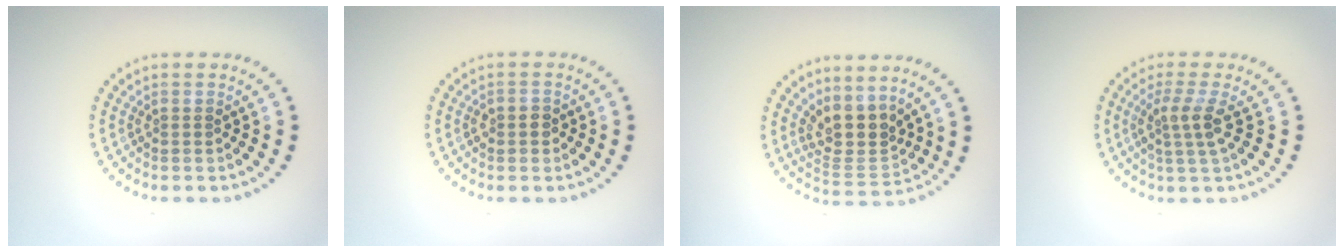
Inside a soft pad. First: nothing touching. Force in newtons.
{"total": 1.4, "press": 1.4, "slide": 0.5}
{"total": 3.9, "press": 3.0, "slide": 2.4}
{"total": 2.6, "press": 2.0, "slide": 1.7}